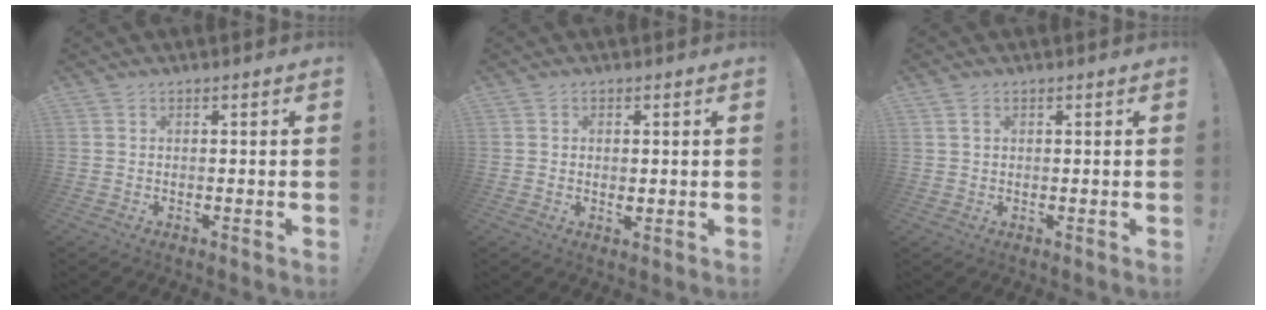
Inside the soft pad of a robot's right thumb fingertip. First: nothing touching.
{"total": 1.2, "force": [-0.2, 1.0, 0.6], "torque": [0.003, -0.001, -0.007]}
{"total": 1.7, "force": [0.9, 0.9, 1.1], "torque": [-0.024, 0.002, 0.018]}